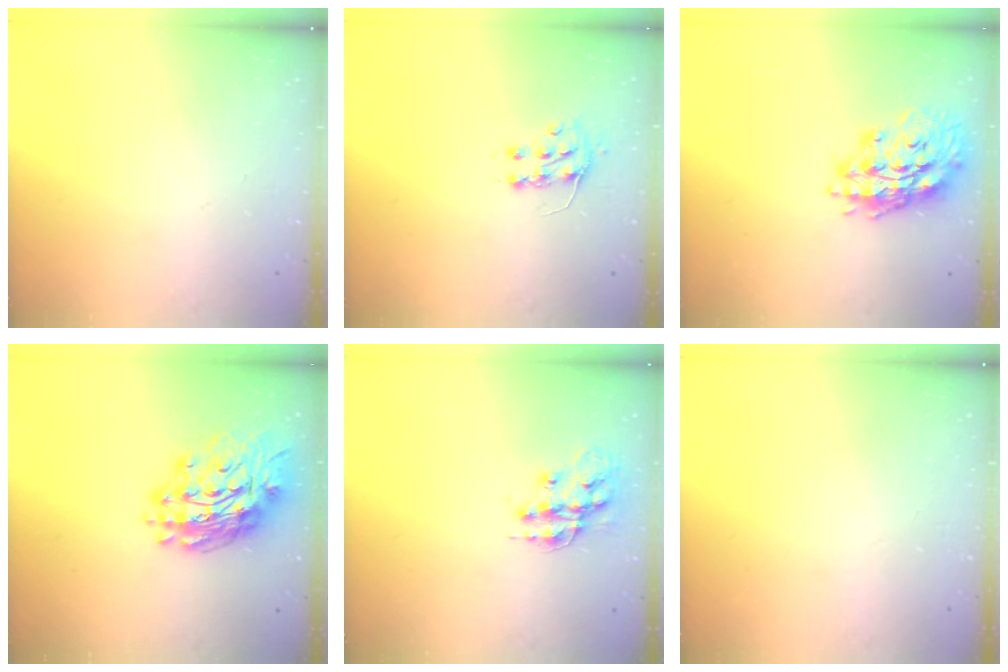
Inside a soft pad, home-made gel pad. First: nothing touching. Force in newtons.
{"total": 7.3, "press": 7.3, "slide": 0.4}
{"total": 17.6, "press": 17.5, "slide": 2.3}
{"total": 17.2, "press": 17.1, "slide": 1.9}
{"total": 13.5, "press": 13.5, "slide": 0.8}
{"total": 0.0}